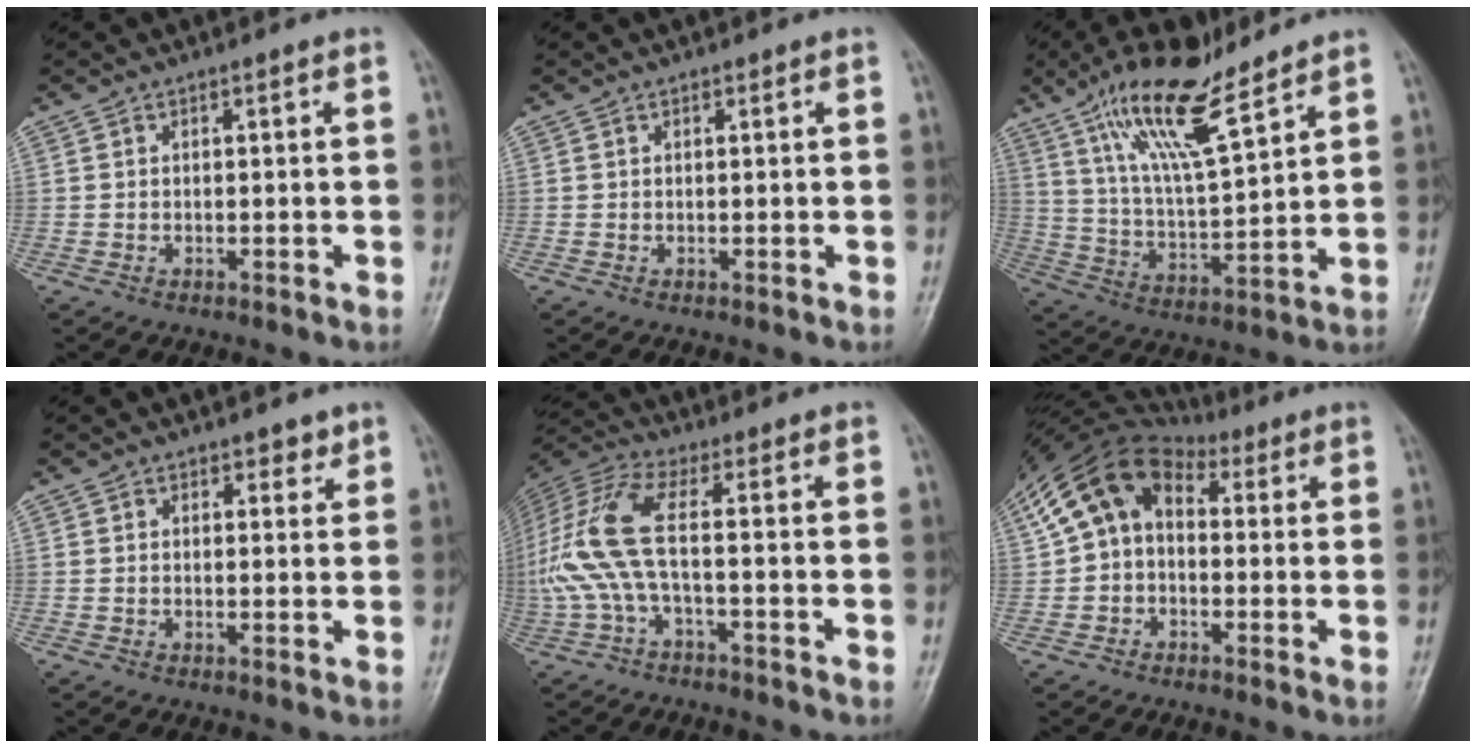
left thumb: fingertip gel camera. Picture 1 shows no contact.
{"total": 0.0}
{"total": 15.7, "force": [10.6, 4.1, 10.8], "torque": [-0.185, -0.047, 0.203]}
{"total": 2.3, "force": [1.6, 1.4, 0.8], "torque": [0.009, -0.008, 0.019]}
{"total": 11.5, "force": [-1.5, 2.9, 11.0], "torque": [-0.278, 0.040, -0.038]}
{"total": 12.9, "force": [2.5, 9.2, 8.8], "torque": [-0.154, 0.046, 0.033]}